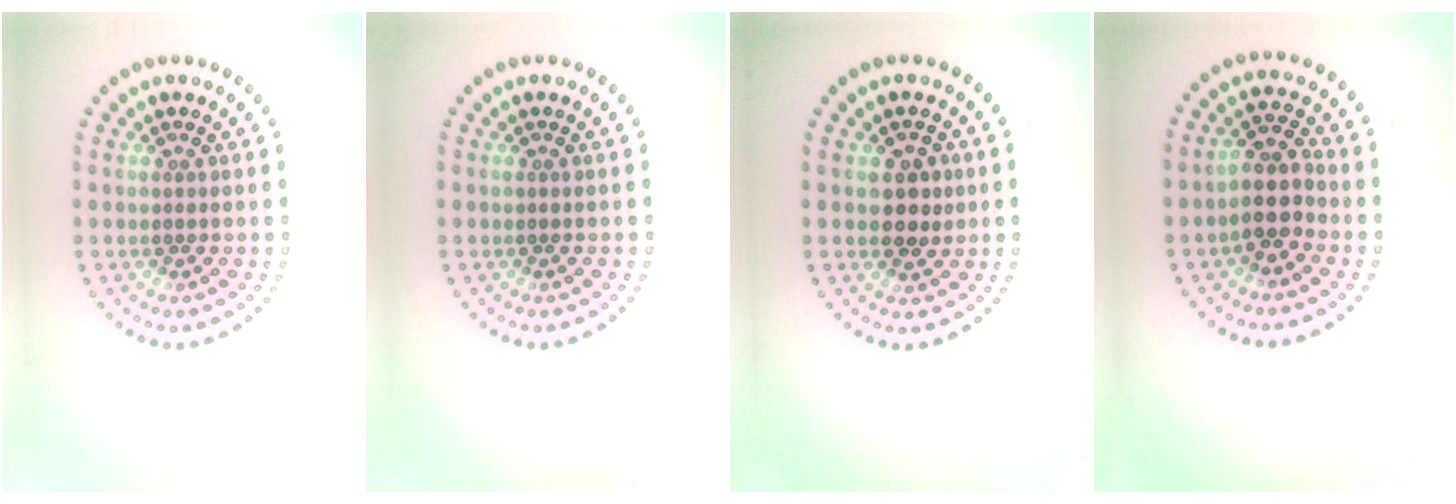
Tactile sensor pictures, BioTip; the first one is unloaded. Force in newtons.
{"total": 0.0}
{"total": 2.4, "press": 2.4, "slide": 0.3}
{"total": 3.4, "press": 3.1, "slide": 1.4}